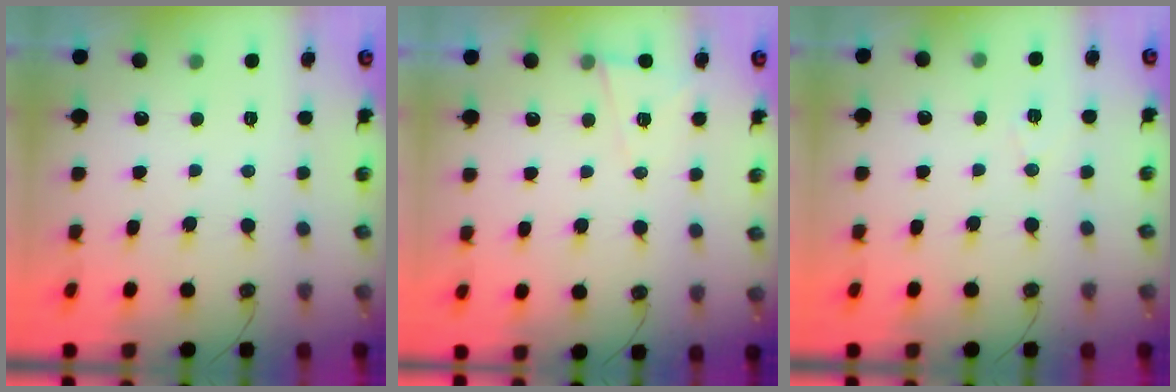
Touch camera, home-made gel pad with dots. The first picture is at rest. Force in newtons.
{"total": 6.0, "press": 4.8, "slide": 3.6}
{"total": 7.0, "press": 5.4, "slide": 4.4}